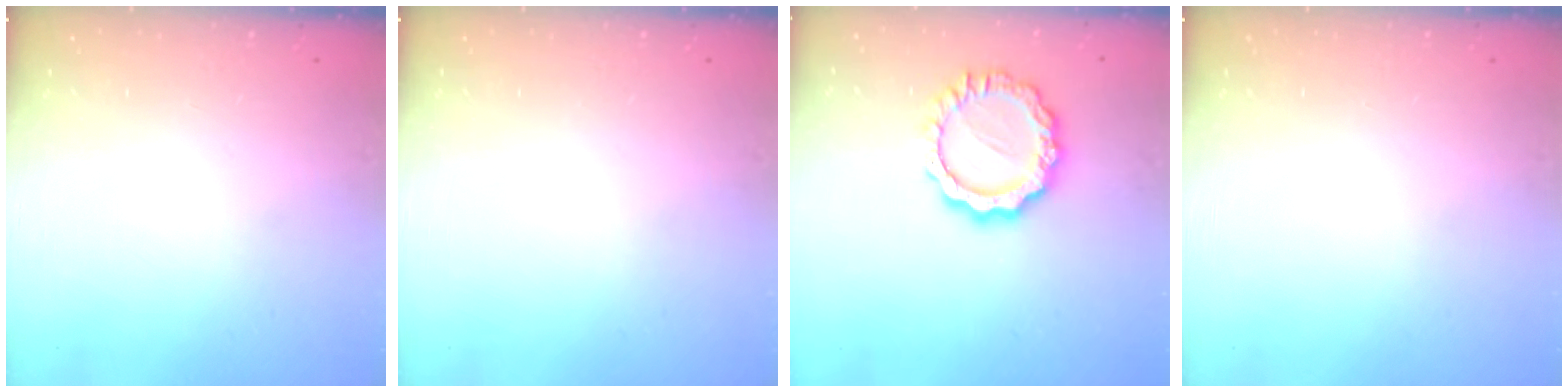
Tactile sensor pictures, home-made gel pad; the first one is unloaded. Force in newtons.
{"total": 0.0}
{"total": 11.8, "press": 11.7, "slide": 0.9}
{"total": 0.0}